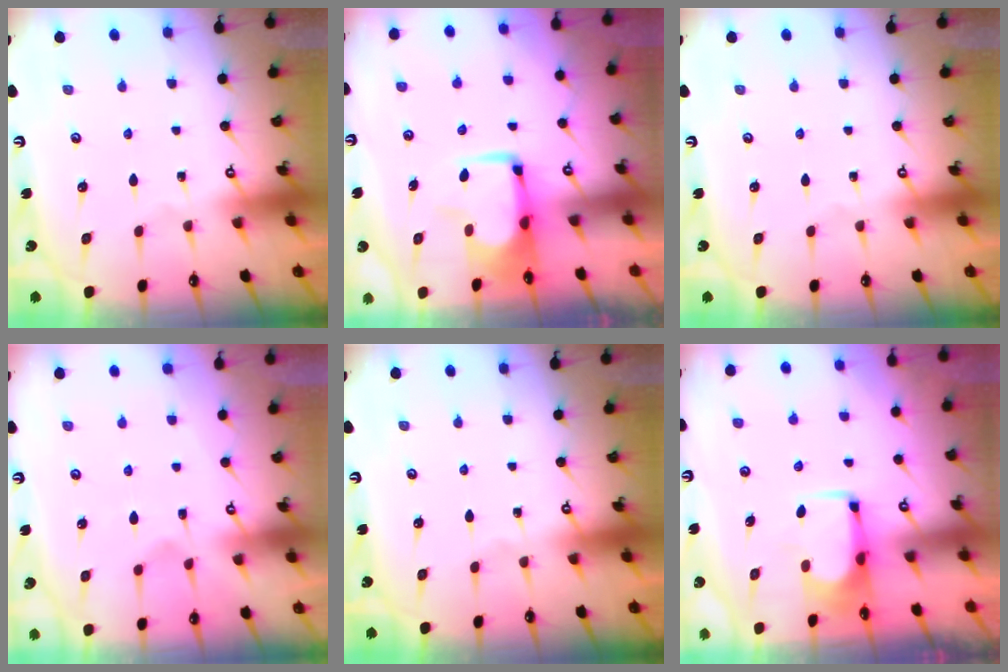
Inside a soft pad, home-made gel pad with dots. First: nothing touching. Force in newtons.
{"total": 0.8, "press": 0.5, "slide": 0.6}
{"total": 0.0}
{"total": 2.2, "press": 1.9, "slide": 1.1}
{"total": 0.0}
{"total": 0.0}